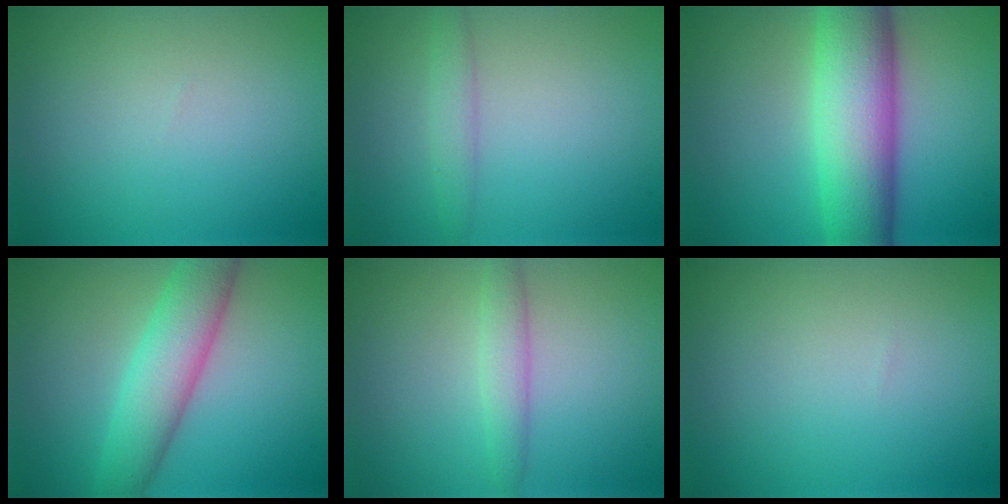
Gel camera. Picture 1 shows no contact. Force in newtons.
{"total": 1.8, "press": 1.8, "slide": 0.1}
{"total": 10.1, "press": 10.1, "slide": 0.2}
{"total": 5.8, "press": 5.8, "slide": 0.2}
{"total": 2.1, "press": 2.1, "slide": 0.1}
{"total": 0.0}